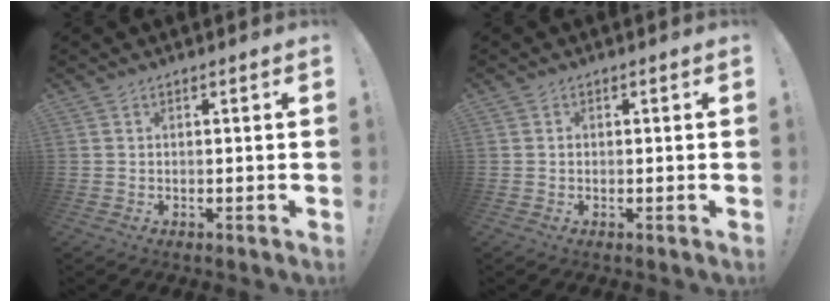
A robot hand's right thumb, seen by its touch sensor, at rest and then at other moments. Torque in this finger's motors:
{"motor_torque": [0.08, -0.05, 0.05, -0.13, 0.00]}